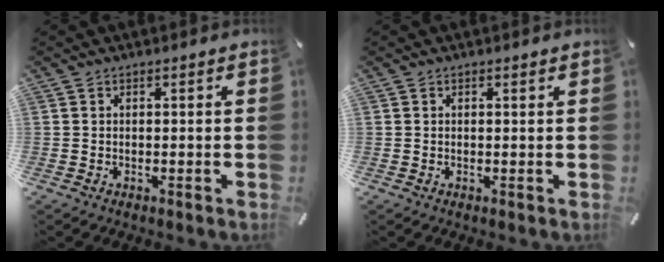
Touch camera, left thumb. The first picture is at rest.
{"total": 0.0}